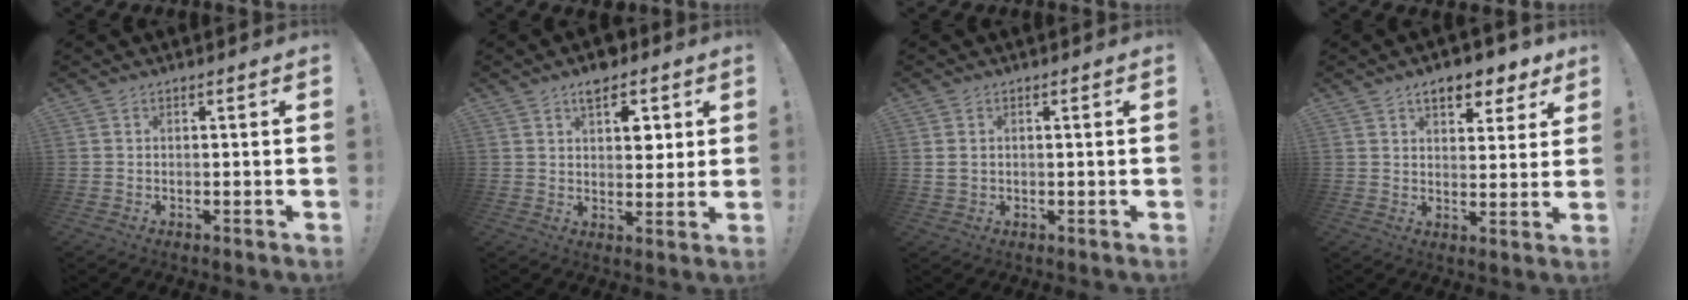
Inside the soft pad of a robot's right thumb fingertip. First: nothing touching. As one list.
[{"total": 8.8, "force": [4.5, 5.7, 5.1], "torque": [-0.052, -0.020, 0.076]}, {"total": 2.0, "force": [0.5, 1.7, 1.0], "torque": [-0.015, 0.002, 0.008]}, {"total": 8.7, "force": [5.4, 4.2, 5.4], "torque": [-0.067, -0.029, 0.094]}]